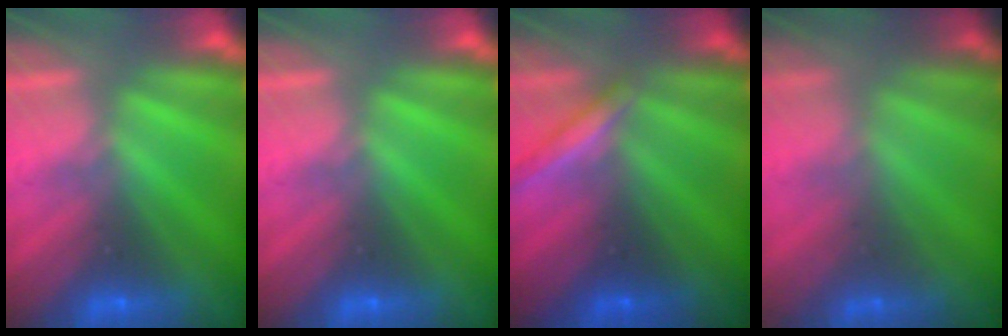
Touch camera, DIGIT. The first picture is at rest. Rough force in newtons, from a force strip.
{"total": 0.0}
{"total": 1.9}
{"total": 1.8}